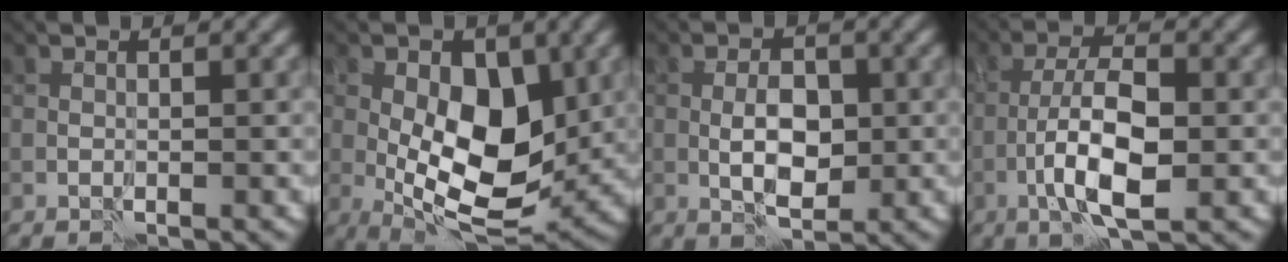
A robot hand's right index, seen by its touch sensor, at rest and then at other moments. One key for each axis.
{"total": 10.7, "fx": 0.0, "fy": 5.9, "fz": 8.9, "tx": -0.138, "ty": -0.001, "tz": -0.006}
{"total": 3.9, "fx": -0.3, "fy": 2.3, "fz": 3.2, "tx": -0.057, "ty": 0.001, "tz": -0.007}
{"total": 6.5, "fx": -2.0, "fy": 2.4, "fz": 5.7, "tx": -0.106, "ty": 0.005, "tz": -0.041}